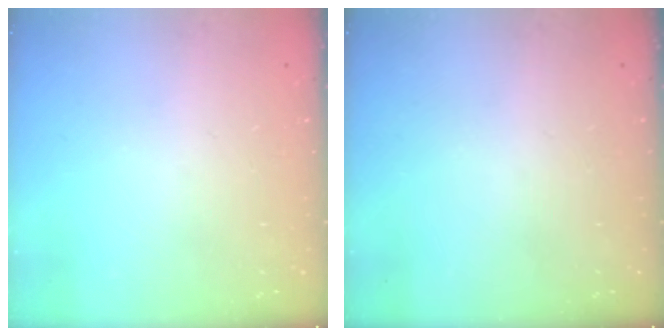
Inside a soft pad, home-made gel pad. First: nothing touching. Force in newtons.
{"total": 0.0}